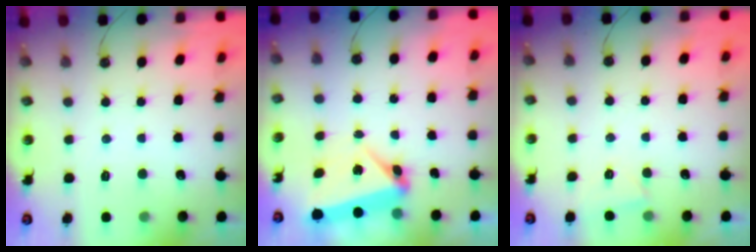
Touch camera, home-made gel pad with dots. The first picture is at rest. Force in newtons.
{"total": 9.1, "press": 4.7, "slide": 7.8}
{"total": 2.1, "press": 1.9, "slide": 0.9}